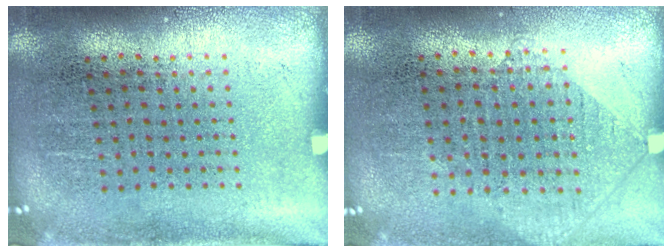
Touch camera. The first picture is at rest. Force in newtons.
{"total": 0.9, "press": 0.9, "slide": 0.3}